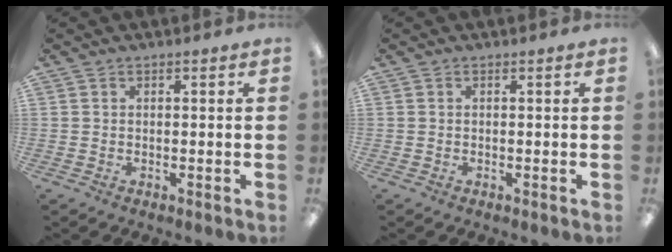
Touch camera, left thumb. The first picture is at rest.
{"total": 0.0}